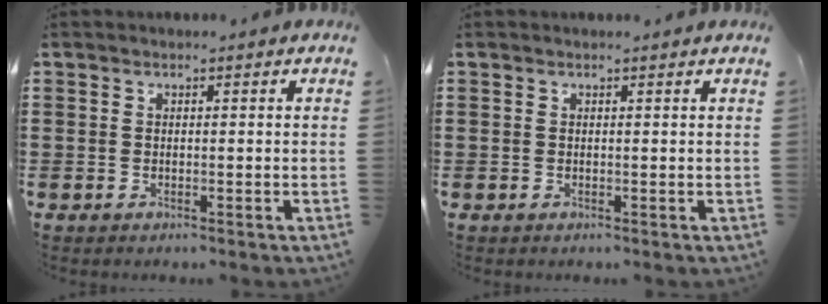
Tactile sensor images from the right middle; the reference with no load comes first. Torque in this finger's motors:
{"motor_torque": [0.01, -0.01, -0.03, 0.01]}